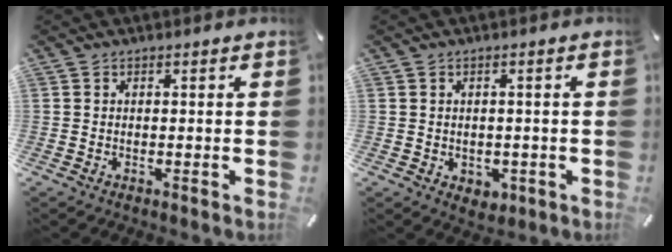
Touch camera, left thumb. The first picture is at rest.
{"total": 2.7, "force": [-0.6, 2.4, 1.1], "torque": [-0.011, 0.001, -0.012]}